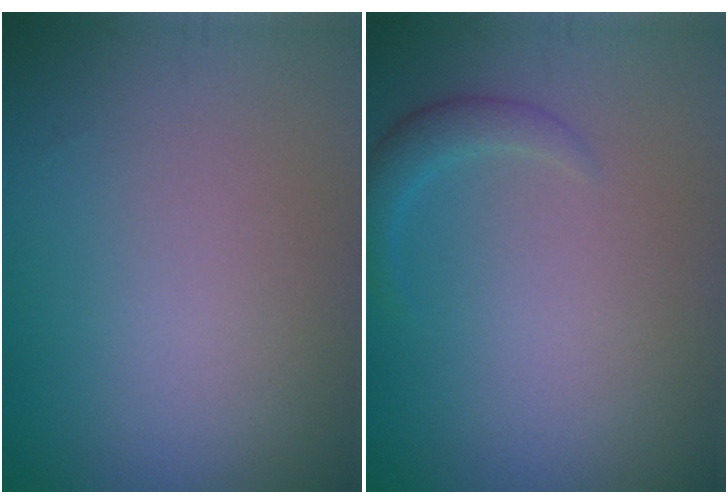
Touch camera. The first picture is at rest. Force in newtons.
{"total": 1.6, "press": 1.6, "slide": 0.1}